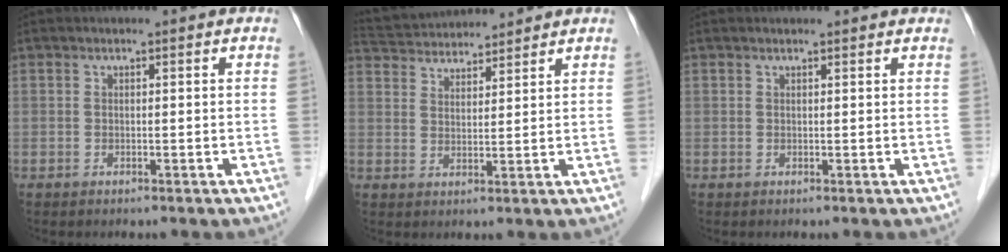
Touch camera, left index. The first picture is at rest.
{"total": 10.0, "force": [9.6, 1.5, 2.3], "torque": [-0.049, 0.034, 0.159]}
{"total": 2.1, "force": [2.1, 0.3, 0.5], "torque": [-0.013, 0.014, 0.023]}